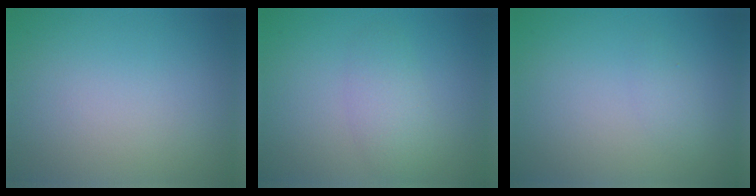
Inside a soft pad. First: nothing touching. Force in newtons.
{"total": 2.6, "press": 2.6, "slide": 0.2}
{"total": 0.9, "press": 0.9, "slide": 0.1}